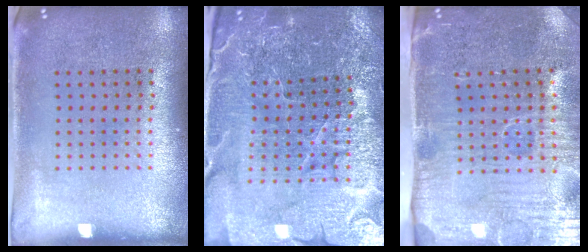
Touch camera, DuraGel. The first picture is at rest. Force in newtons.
{"total": 4.9, "press": 4.7, "slide": 1.4}
{"total": 5.2, "press": 4.4, "slide": 2.8}